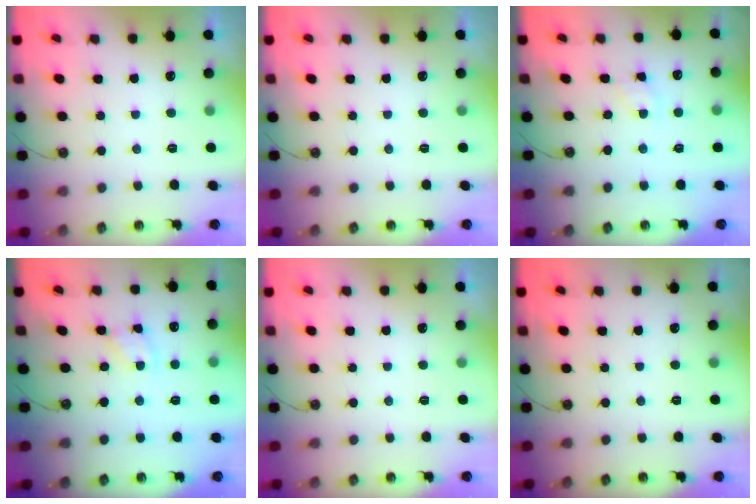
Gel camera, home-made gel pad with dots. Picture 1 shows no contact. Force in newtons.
{"total": 0.0}
{"total": 2.4, "press": 2.3, "slide": 0.4}
{"total": 1.9, "press": 1.8, "slide": 0.3}
{"total": 0.0}
{"total": 0.0}